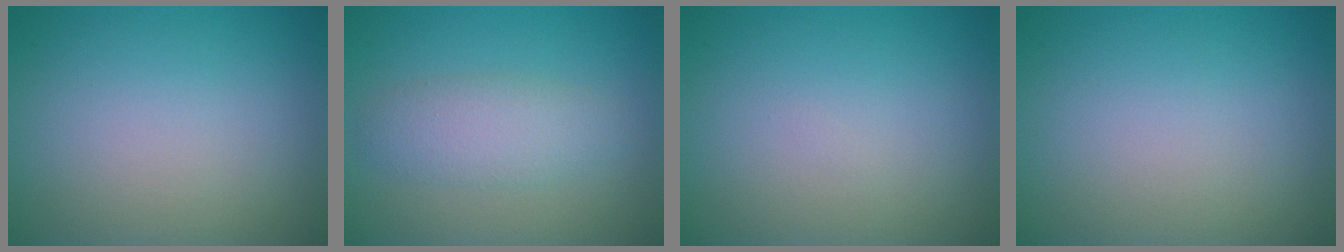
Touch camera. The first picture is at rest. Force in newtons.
{"total": 3.3, "press": 3.3, "slide": 0.0}
{"total": 0.0}
{"total": 0.0}